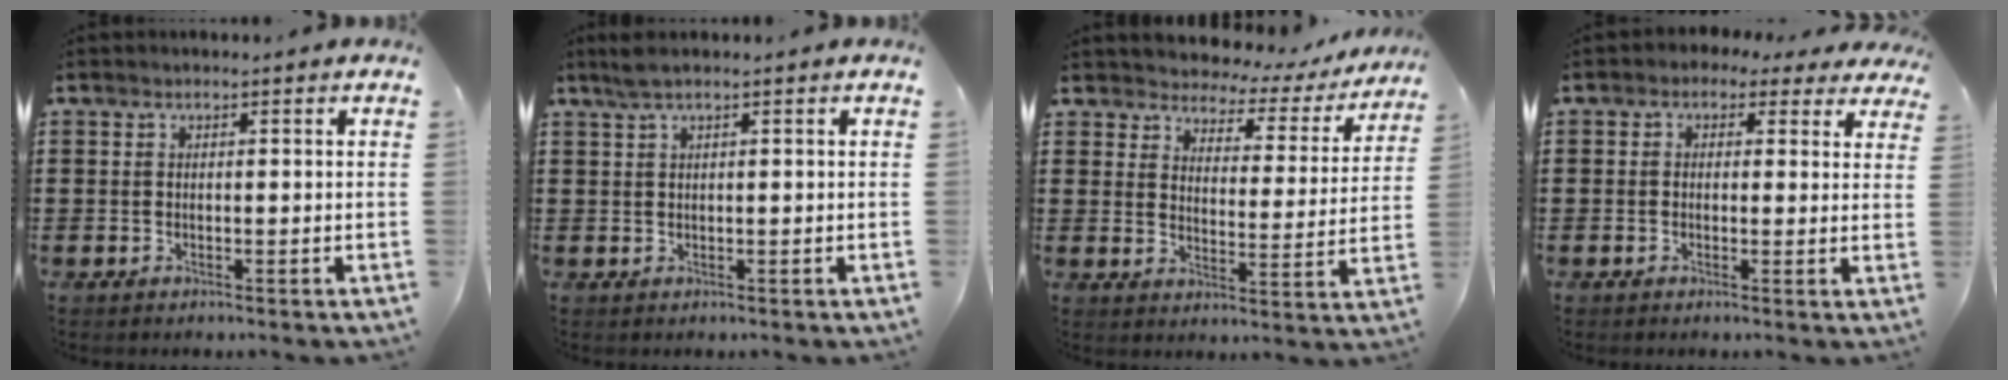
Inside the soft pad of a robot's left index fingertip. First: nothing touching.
{"total": 1.7, "force": [1.0, 0.0, 1.4], "torque": [-0.029, 0.000, 0.018]}
{"total": 3.2, "force": [3.0, 1.1, 0.2], "torque": [-0.027, -0.024, 0.044]}
{"total": 2.0, "force": [0.7, 1.6, 0.9], "torque": [-0.025, 0.010, 0.011]}